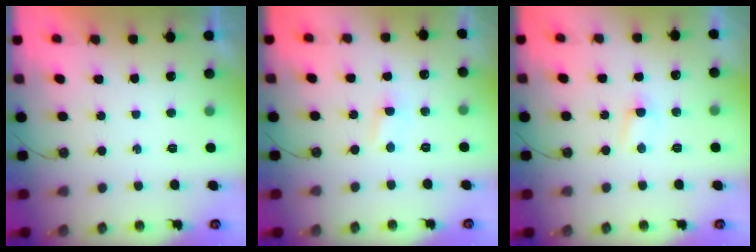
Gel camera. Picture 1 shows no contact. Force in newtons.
{"total": 1.9, "press": 1.9, "slide": 0.3}
{"total": 2.6, "press": 2.6, "slide": 0.3}